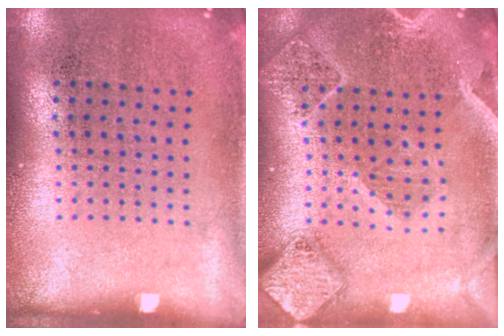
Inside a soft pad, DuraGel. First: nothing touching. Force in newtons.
{"total": 2.4, "press": 2.2, "slide": 0.8}